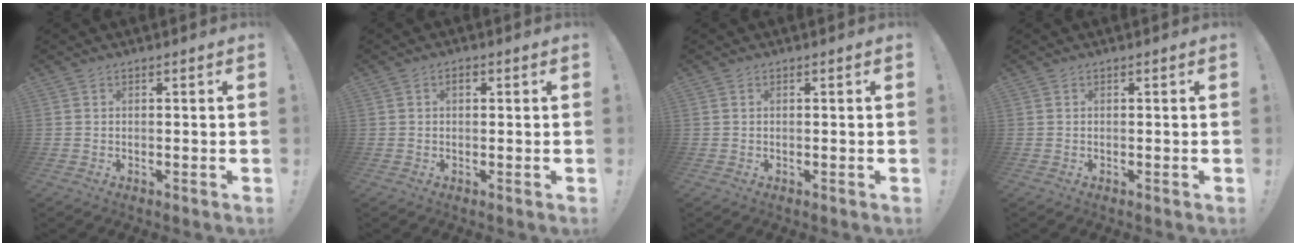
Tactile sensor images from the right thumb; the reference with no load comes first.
{"total": 1.5, "force": [0.4, 0.9, 1.2], "torque": [-0.024, 0.005, 0.004]}
{"total": 0.0}
{"total": 0.0}